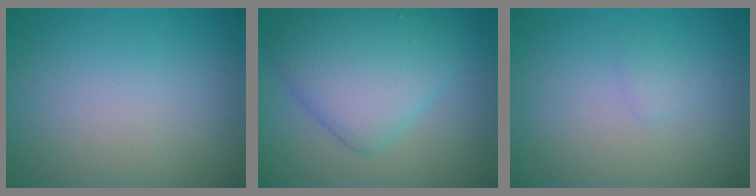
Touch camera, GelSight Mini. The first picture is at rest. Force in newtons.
{"total": 6.3, "press": 6.3, "slide": 0.1}
{"total": 0.8, "press": 0.8, "slide": 0.1}